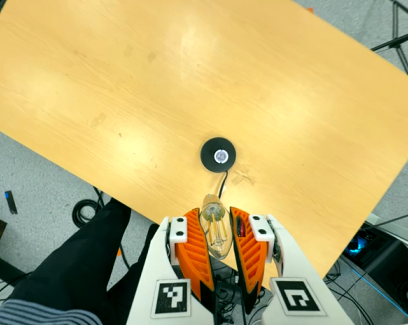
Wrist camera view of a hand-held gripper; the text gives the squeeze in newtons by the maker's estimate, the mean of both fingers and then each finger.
{"total": 21.3, "left": 25.8, "right": 16.9}